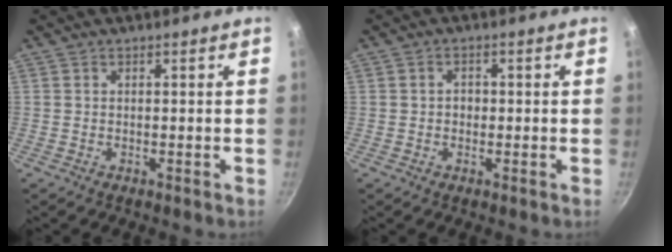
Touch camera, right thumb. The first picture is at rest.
{"total": 1.9, "force": [0.0, 1.6, 1.2], "torque": [-0.012, 0.006, -0.002]}